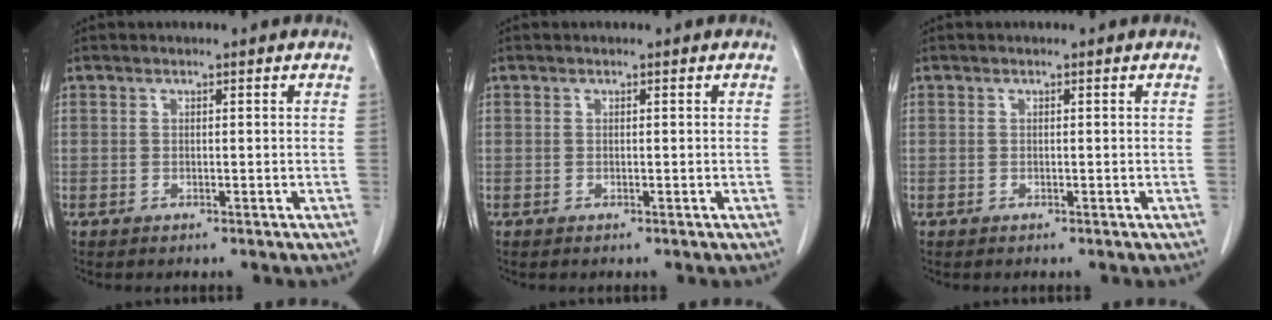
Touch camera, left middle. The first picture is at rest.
{"total": 0.0}
{"total": 0.0}